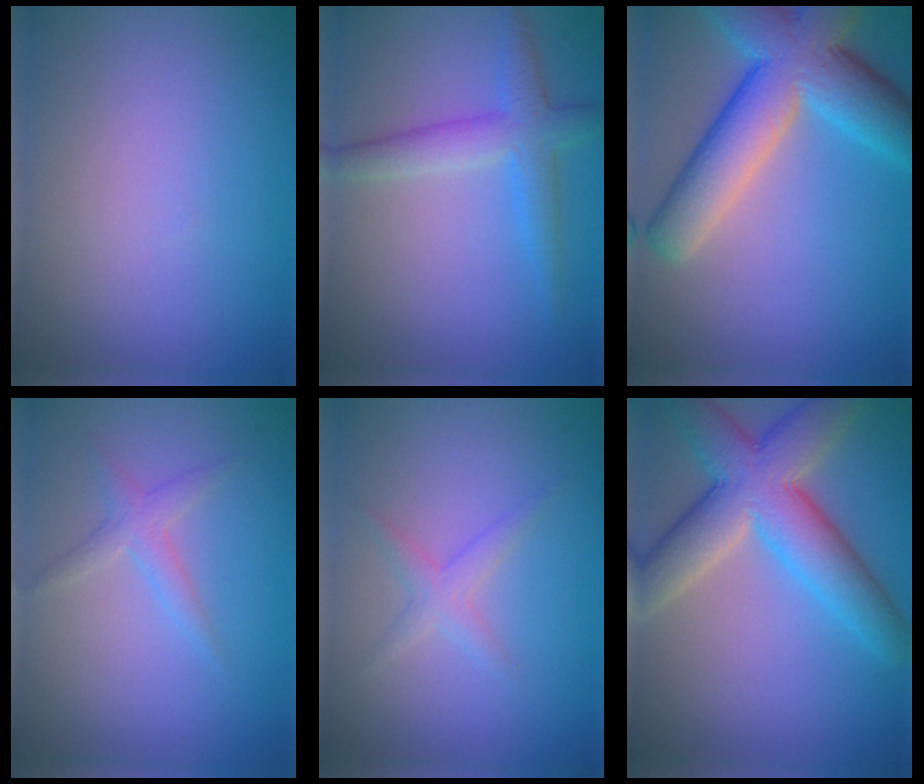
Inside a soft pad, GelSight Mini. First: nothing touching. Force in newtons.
{"total": 3.6, "press": 3.6, "slide": 0.1}
{"total": 10.1, "press": 10.0, "slide": 0.6}
{"total": 1.8, "press": 1.8, "slide": 0.1}
{"total": 1.6, "press": 1.6, "slide": 0.1}
{"total": 8.7, "press": 8.7, "slide": 0.4}